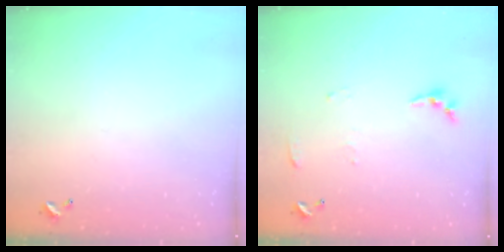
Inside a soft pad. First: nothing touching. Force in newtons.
{"total": 4.3, "press": 4.3, "slide": 0.5}